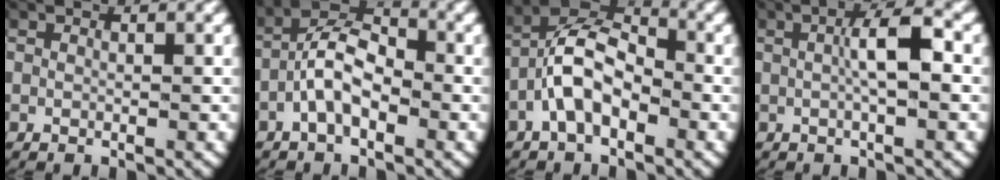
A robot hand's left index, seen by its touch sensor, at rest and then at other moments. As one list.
[{"total": 5.0, "force": [-0.9, 3.1, 3.8], "torque": [-0.057, 0.000, -0.026]}, {"total": 6.7, "force": [-0.8, 4.8, 4.6], "torque": [-0.080, -0.005, -0.026]}, {"total": 3.3, "force": [0.3, 0.6, 3.3], "torque": [-0.059, 0.008, 0.002]}]